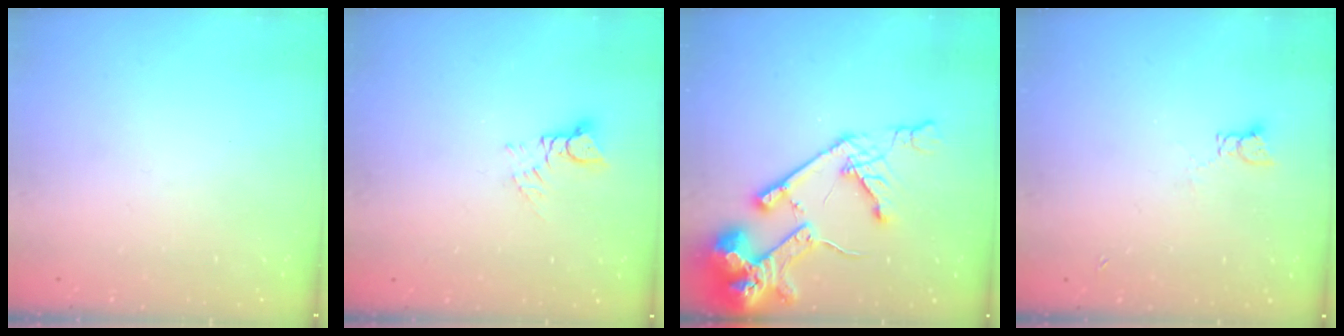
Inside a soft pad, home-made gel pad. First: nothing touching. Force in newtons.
{"total": 4.4, "press": 4.4, "slide": 0.1}
{"total": 20.2, "press": 20.0, "slide": 2.4}
{"total": 2.0, "press": 2.0, "slide": 0.3}